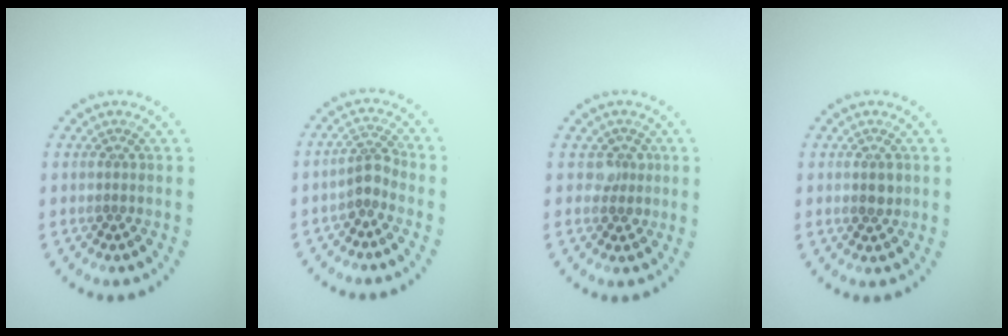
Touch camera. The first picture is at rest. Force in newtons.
{"total": 2.0, "press": 1.6, "slide": 1.3}
{"total": 1.7, "press": 1.4, "slide": 1.0}
{"total": 1.4, "press": 1.4, "slide": 0.1}